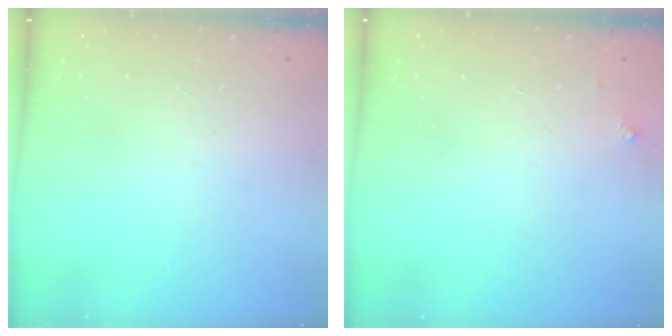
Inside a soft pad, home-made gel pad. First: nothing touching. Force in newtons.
{"total": 2.5, "press": 2.5, "slide": 0.4}